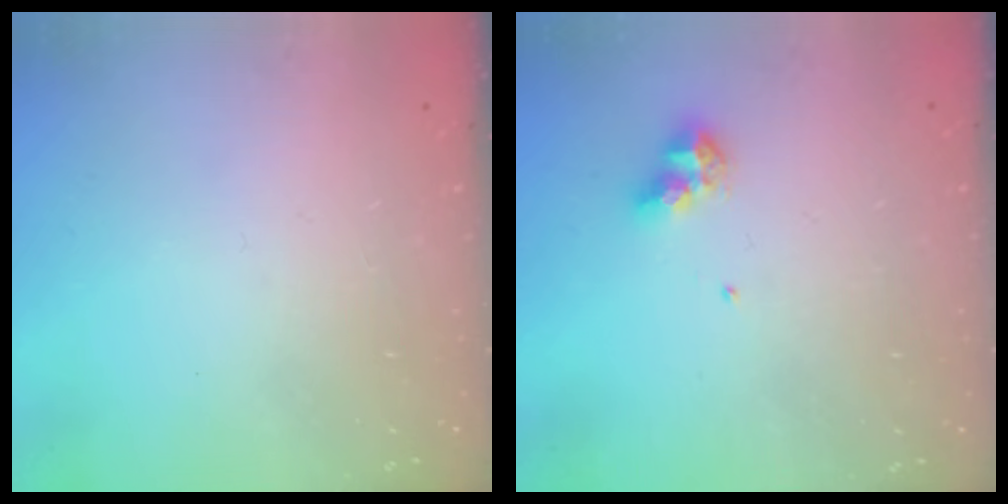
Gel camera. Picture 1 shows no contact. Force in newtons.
{"total": 7.3, "press": 7.2, "slide": 0.8}